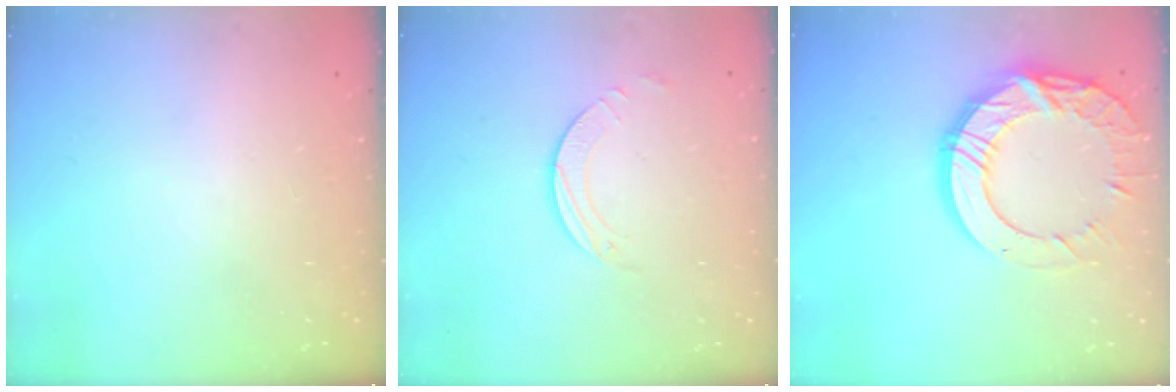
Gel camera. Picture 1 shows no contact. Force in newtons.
{"total": 2.5, "press": 2.5, "slide": 0.2}
{"total": 17.0, "press": 17.0, "slide": 1.2}